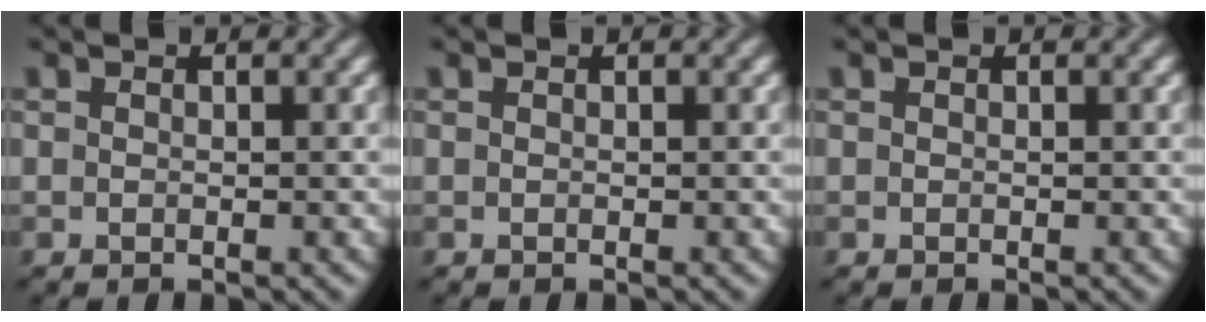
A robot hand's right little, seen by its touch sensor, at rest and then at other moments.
{"total": 0.0}
{"total": 0.0}